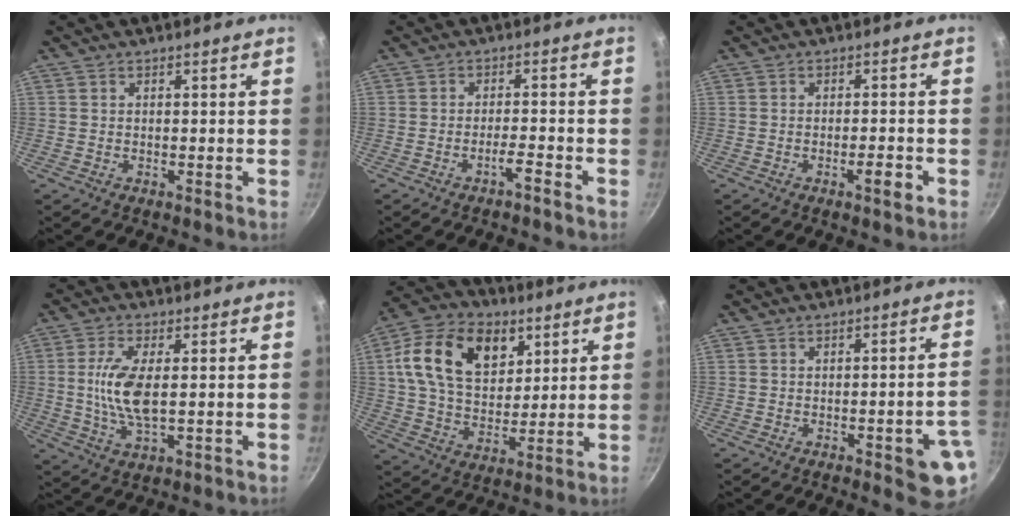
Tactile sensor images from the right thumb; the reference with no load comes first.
{"total": 2.7, "force": [-2.0, 0.1, 1.8], "torque": [-0.039, 0.019, -0.031]}
{"total": 3.3, "force": [-1.5, 0.7, 2.8], "torque": [-0.038, 0.013, -0.023]}
{"total": 9.1, "force": [0.5, 3.6, 8.4], "torque": [-0.172, -0.003, 0.010]}
{"total": 18.9, "force": [6.9, 12.6, 12.2], "torque": [-0.191, -0.011, 0.110]}
{"total": 8.8, "force": [-2.9, 2.5, 7.9], "torque": [-0.072, 0.018, -0.029]}